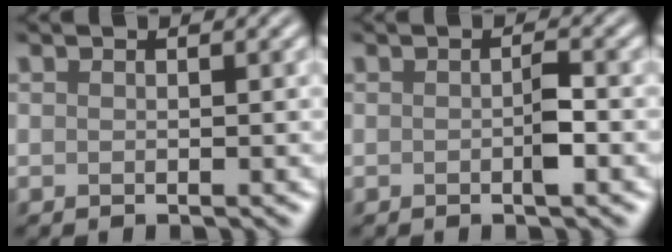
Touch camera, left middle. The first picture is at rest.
{"total": 1.5, "force": [-0.4, 0.2, 1.5], "torque": [-0.024, 0.001, -0.005]}